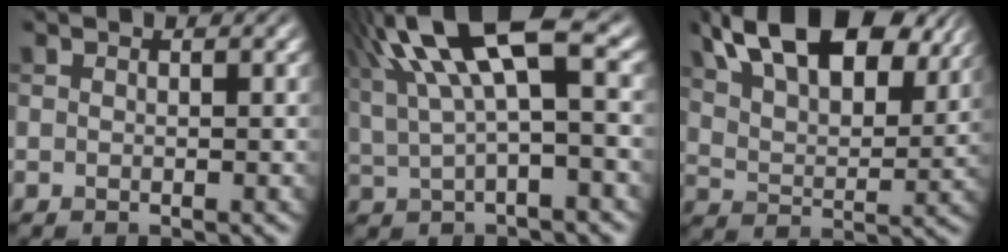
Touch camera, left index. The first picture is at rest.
{"total": 9.7, "force": [3.7, 2.9, 8.5], "torque": [-0.166, 0.026, 0.065]}
{"total": 14.2, "force": [8.6, 6.5, 9.1], "torque": [-0.150, 0.030, 0.130]}